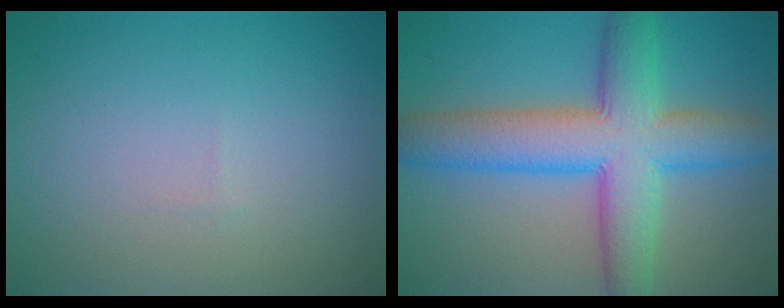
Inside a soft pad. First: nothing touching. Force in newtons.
{"total": 9.3, "press": 9.3, "slide": 0.2}